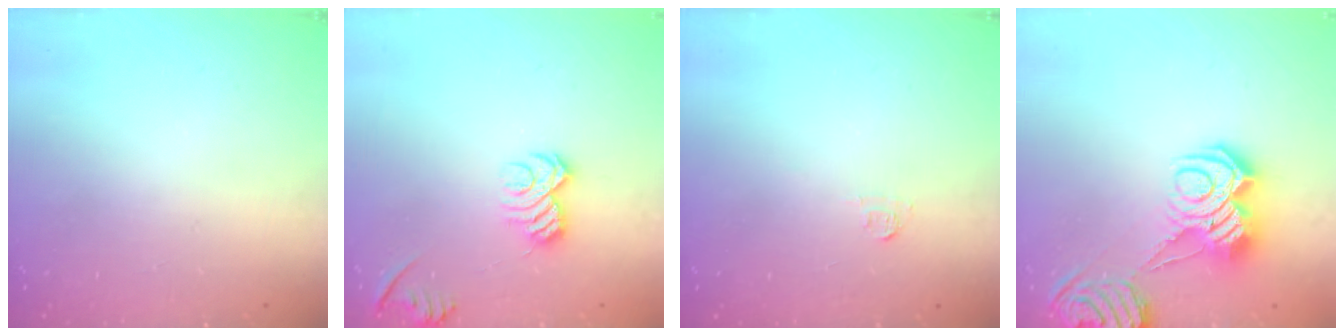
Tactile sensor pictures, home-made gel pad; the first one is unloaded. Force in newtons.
{"total": 9.3, "press": 9.3, "slide": 1.2}
{"total": 3.5, "press": 3.5, "slide": 0.5}
{"total": 11.8, "press": 11.7, "slide": 0.8}